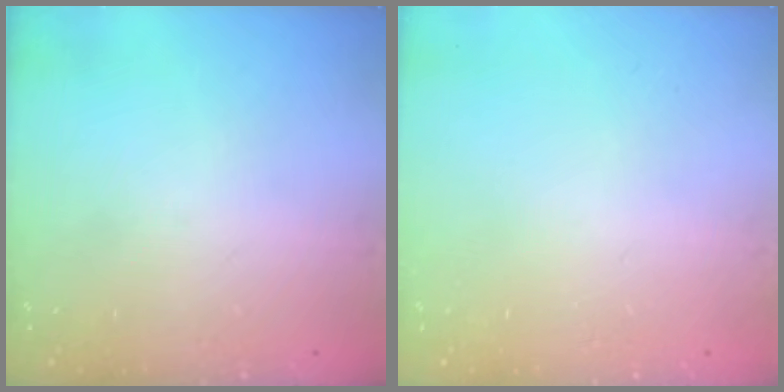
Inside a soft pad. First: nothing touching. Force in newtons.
{"total": 0.0}